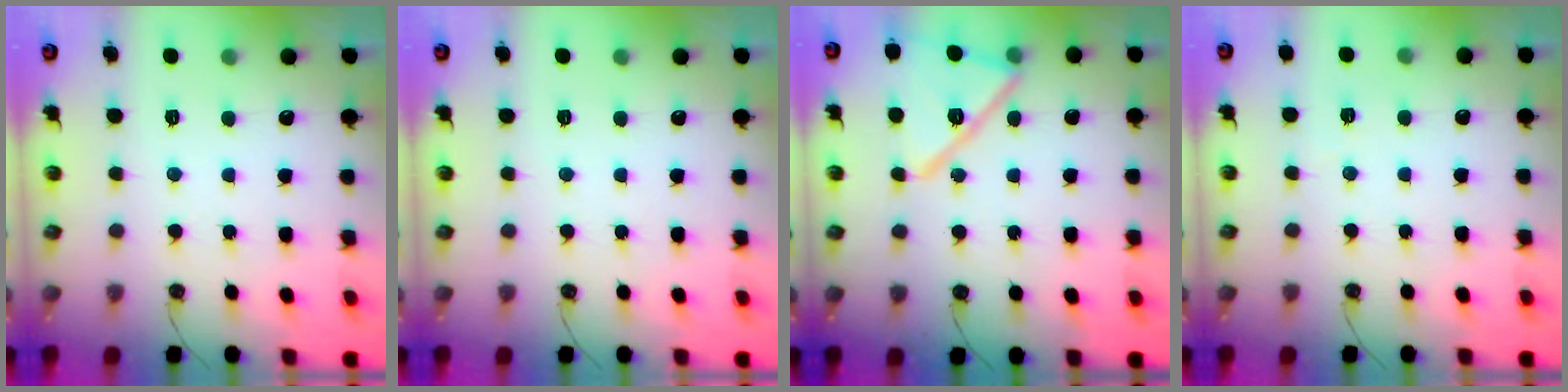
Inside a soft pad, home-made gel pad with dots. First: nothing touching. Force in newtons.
{"total": 0.0}
{"total": 16.1, "press": 16.1, "slide": 0.7}
{"total": 2.7, "press": 2.5, "slide": 1.1}